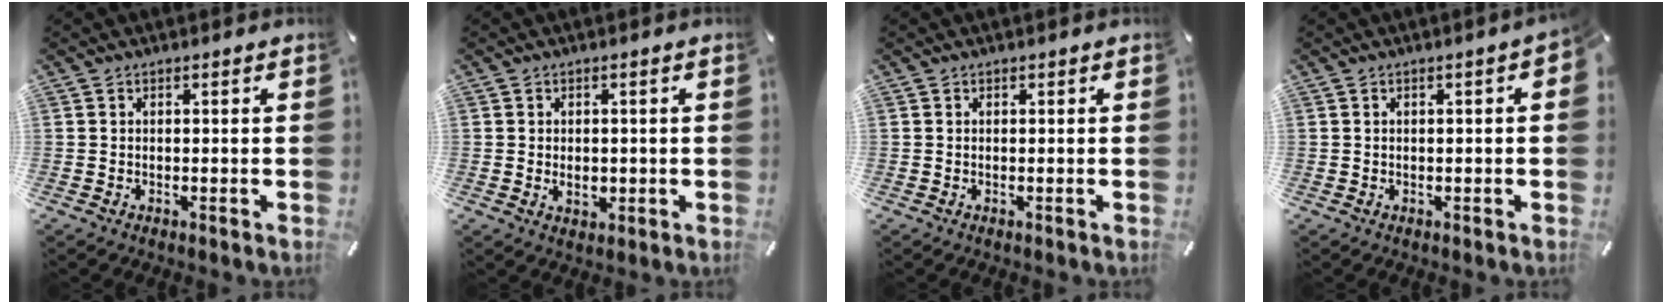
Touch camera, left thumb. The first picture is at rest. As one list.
[{"total": 2.6, "force": [-0.2, 1.9, 1.7], "torque": [-0.024, 0.002, -0.005]}, {"total": 0.0}, {"total": 2.3, "force": [-0.1, 0.4, 2.3], "torque": [-0.037, 0.001, -0.001]}]